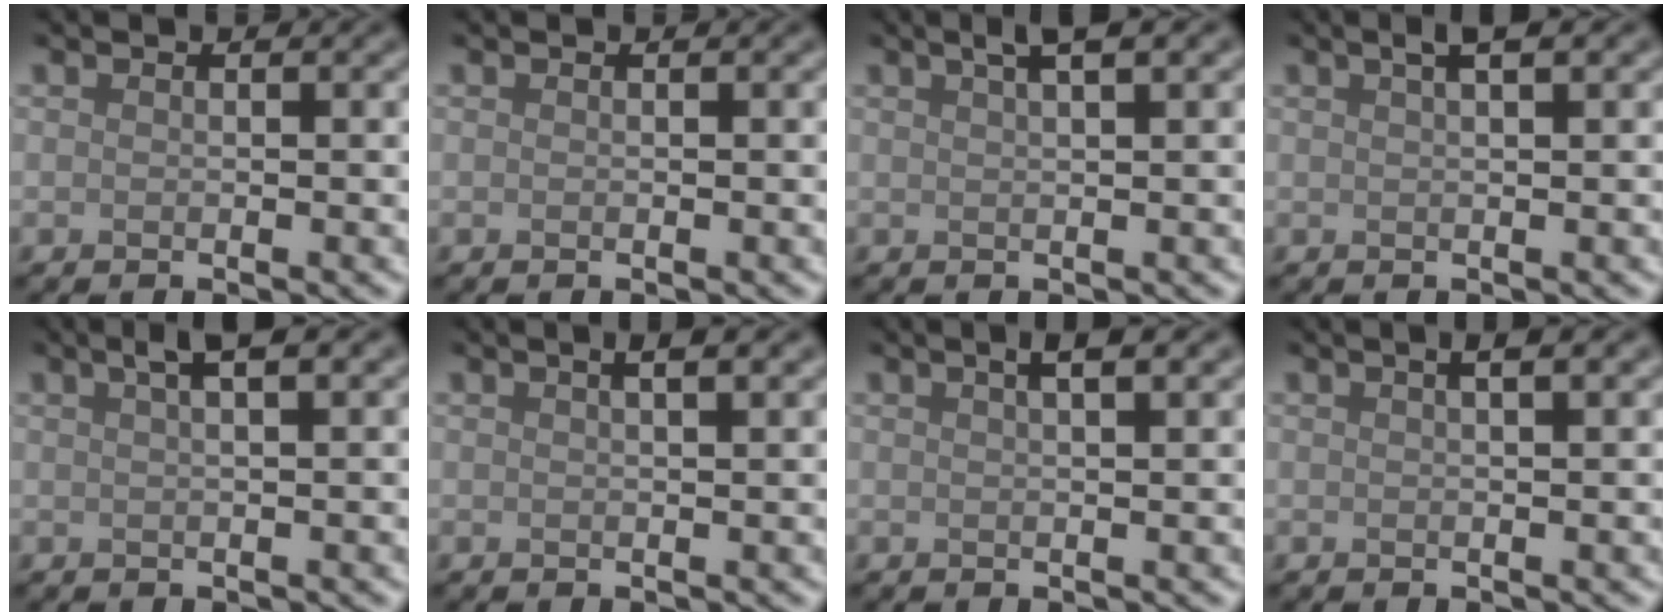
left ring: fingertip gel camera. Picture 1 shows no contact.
{"total": 0.0}
{"total": 2.6, "force": [1.5, 0.6, 2.0], "torque": [-0.023, 0.006, 0.020]}
{"total": 2.0, "force": [1.1, 0.4, 1.6], "torque": [-0.020, 0.006, 0.015]}
{"total": 2.7, "force": [1.4, 0.6, 2.2], "torque": [-0.025, 0.009, 0.020]}
{"total": 2.5, "force": [1.4, 0.9, 1.9], "torque": [-0.011, 0.001, 0.005]}
{"total": 2.6, "force": [1.4, 0.8, 2.0], "torque": [-0.015, 0.002, 0.010]}
{"total": 2.2, "force": [1.1, 0.7, 1.7], "torque": [-0.014, -0.001, 0.006]}